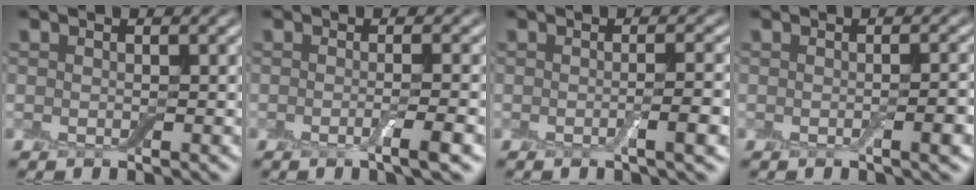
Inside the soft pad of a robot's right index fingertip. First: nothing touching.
{"total": 2.5, "force": [-0.8, 0.5, 2.3], "torque": [-0.032, -0.002, -0.017]}
{"total": 2.4, "force": [-0.6, 0.3, 2.3], "torque": [-0.034, 0.001, -0.012]}
{"total": 1.7, "force": [-0.5, 0.2, 1.7], "torque": [-0.024, -0.001, -0.008]}